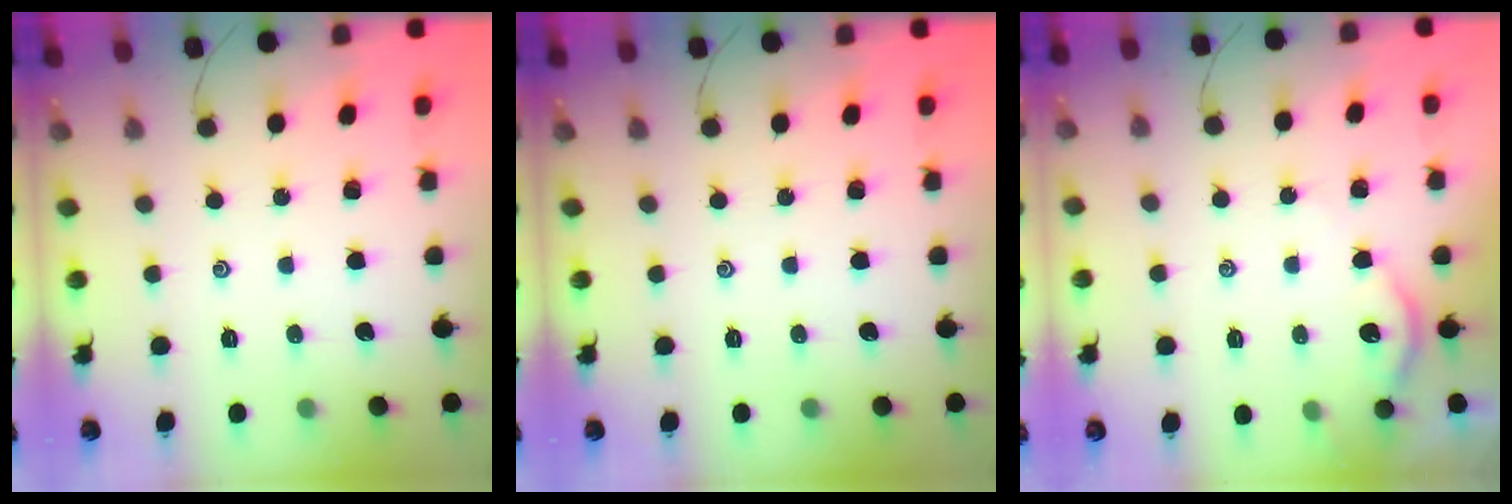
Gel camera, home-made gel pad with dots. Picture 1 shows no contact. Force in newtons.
{"total": 0.0}
{"total": 2.9, "press": 2.9, "slide": 0.3}